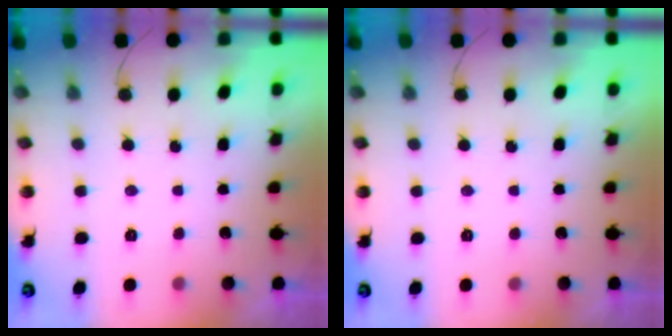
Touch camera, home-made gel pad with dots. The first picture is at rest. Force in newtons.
{"total": 1.7, "press": 1.7, "slide": 0.1}